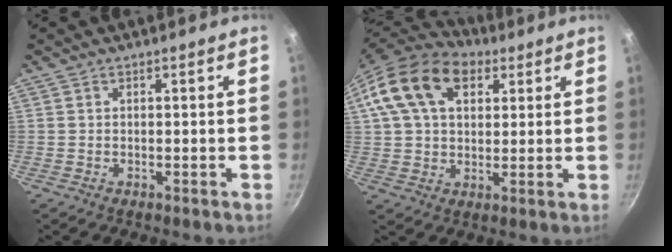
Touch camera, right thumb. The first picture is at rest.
{"total": 17.7, "force": [7.1, 11.5, 11.4], "torque": [-0.194, 0.008, 0.116]}